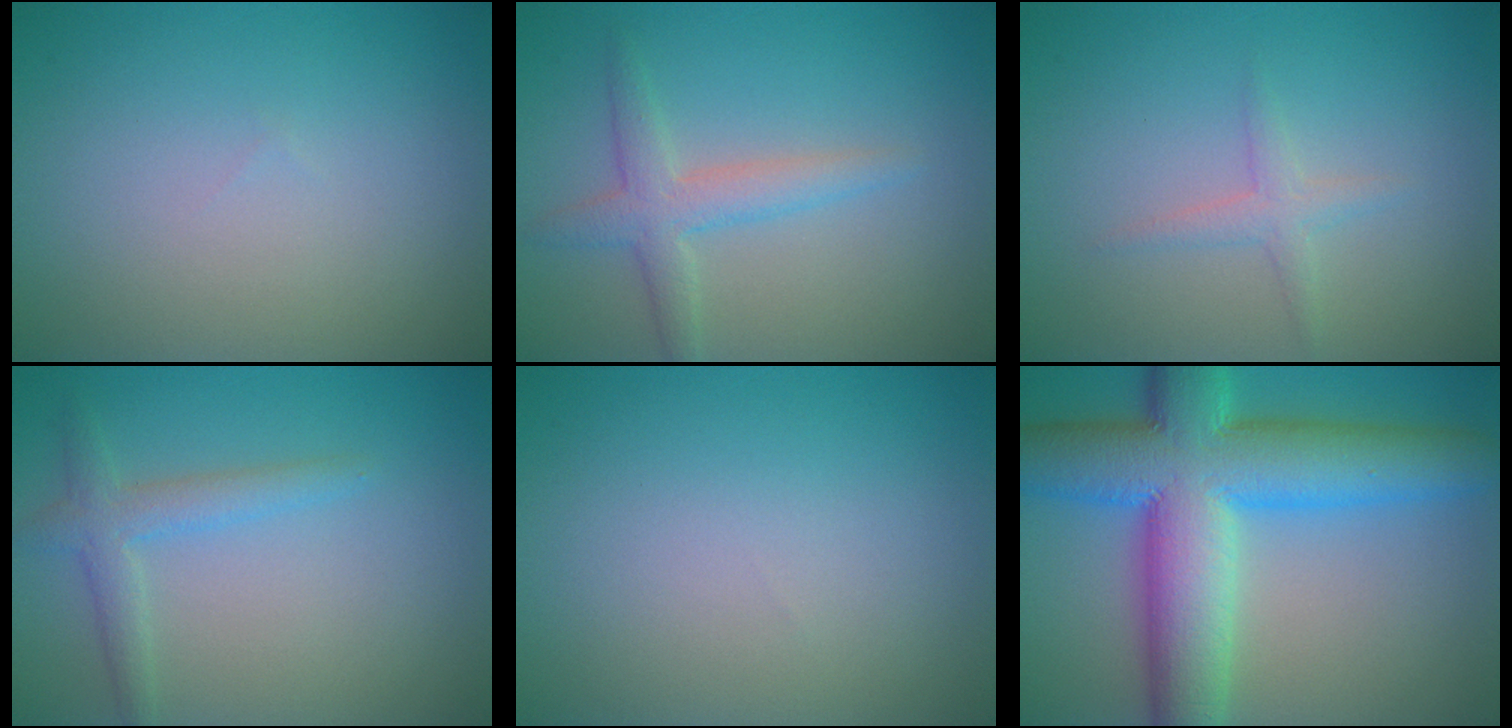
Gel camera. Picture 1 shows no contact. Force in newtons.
{"total": 3.0, "press": 3.0, "slide": 0.1}
{"total": 1.5, "press": 1.5, "slide": 0.1}
{"total": 2.5, "press": 2.5, "slide": 0.1}
{"total": 0.0}
{"total": 12.9, "press": 12.9, "slide": 0.3}